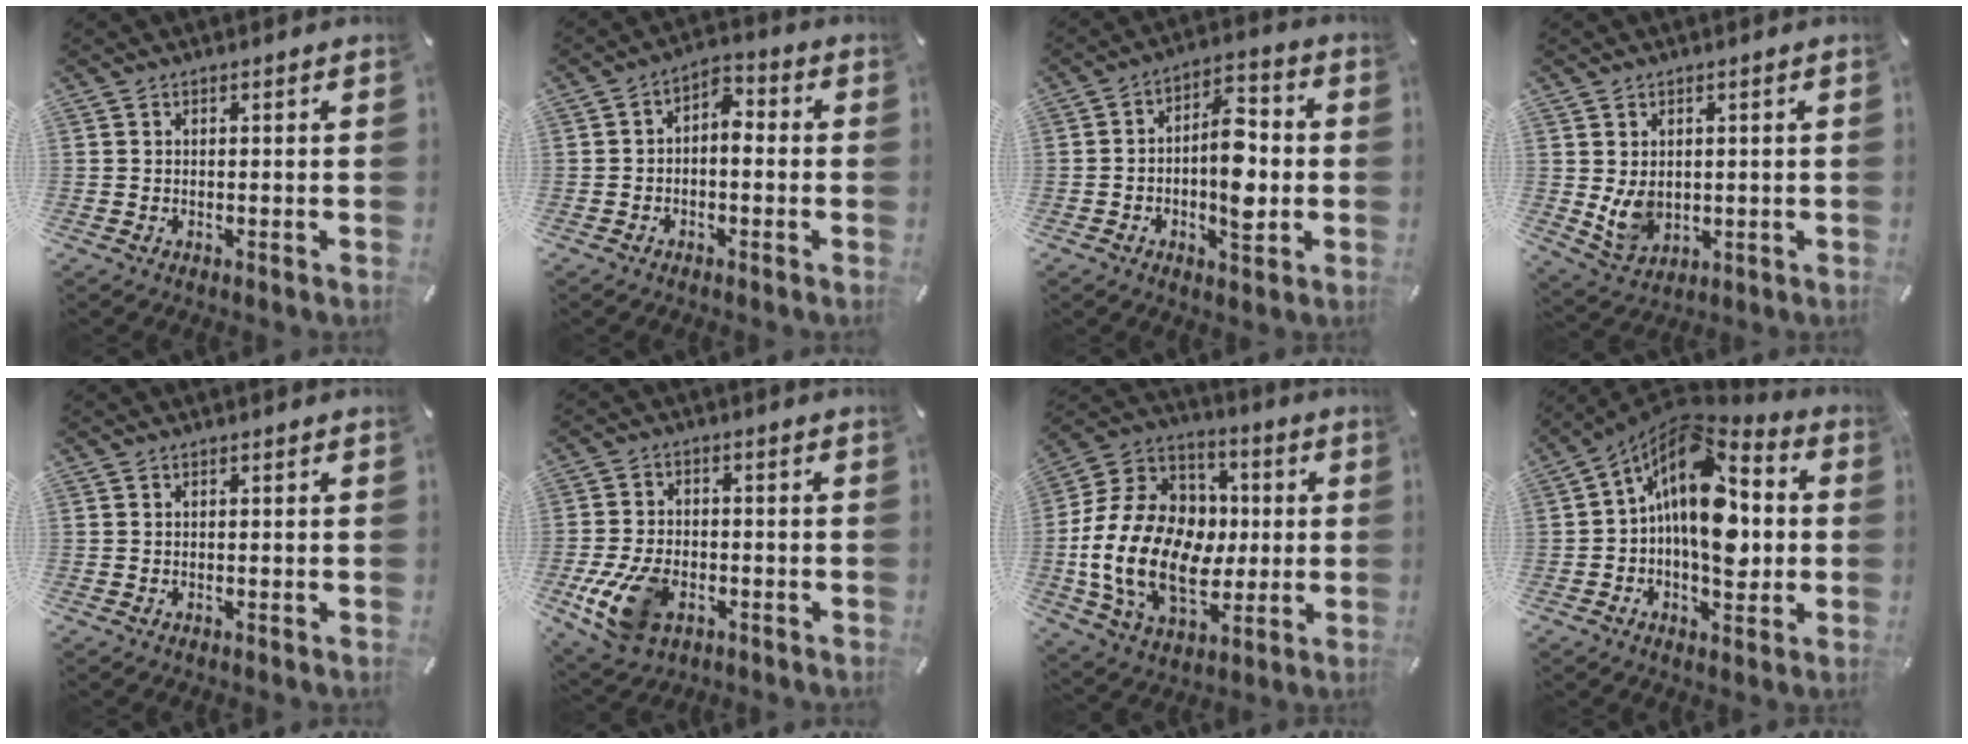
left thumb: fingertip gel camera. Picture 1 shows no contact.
{"total": 4.7, "force": [-1.4, 3.1, 3.2], "torque": [-0.051, 0.012, -0.030]}
{"total": 11.3, "force": [-1.9, 6.4, 9.1], "torque": [-0.137, 0.002, -0.034]}
{"total": 6.7, "force": [0.6, 5.6, 3.7], "torque": [-0.088, -0.007, 0.011]}
{"total": 0.0}
{"total": 12.8, "force": [-4.3, 8.3, 8.7], "torque": [-0.179, 0.007, -0.076]}
{"total": 22.3, "force": [-2.4, 16.8, 14.5], "torque": [-0.299, 0.008, -0.033]}
{"total": 17.9, "force": [2.0, 10.5, 14.4], "torque": [-0.265, -0.034, 0.025]}